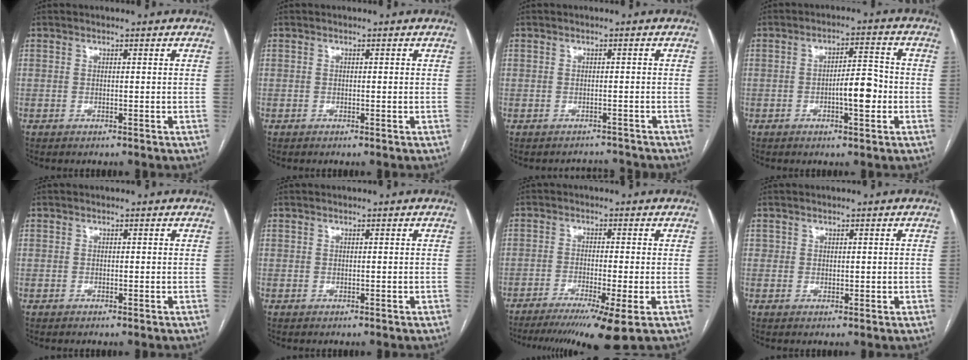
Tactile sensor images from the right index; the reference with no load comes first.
{"total": 0.0}
{"total": 2.6, "force": [-2.3, 1.1, -0.7], "torque": [0.007, 0.010, -0.032]}
{"total": 6.0, "force": [-1.6, 1.6, 5.6], "torque": [-0.087, 0.011, -0.023]}
{"total": 0.6, "force": [0.1, 0.6, 0.1], "torque": [0.008, 0.003, -0.001]}
{"total": 0.0}
{"total": 10.7, "force": [-7.2, 0.0, 8.0], "torque": [-0.122, -0.020, -0.115]}
{"total": 1.4, "force": [0.3, 1.2, 0.6], "torque": [-0.005, -0.001, 0.006]}